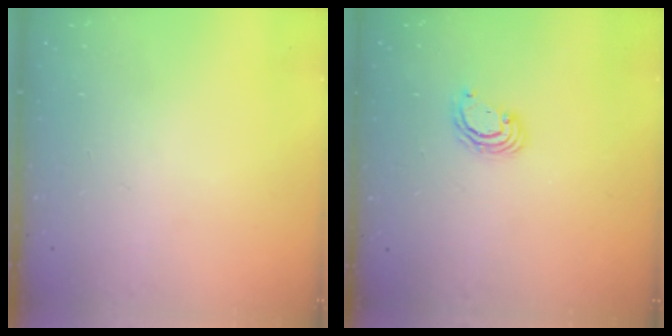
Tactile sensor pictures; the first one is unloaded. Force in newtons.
{"total": 3.9, "press": 3.8, "slide": 0.2}